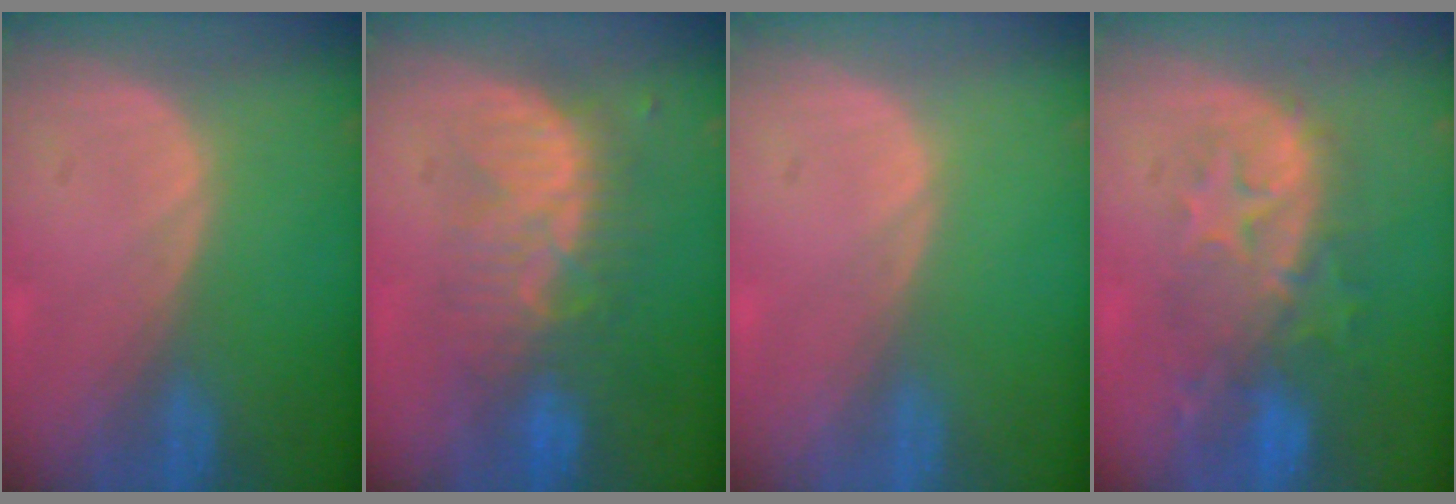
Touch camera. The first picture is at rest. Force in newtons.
{"total": 8.2, "press": 7.8, "slide": 2.5}
{"total": 0.0}
{"total": 9.5, "press": 8.7, "slide": 4.0}